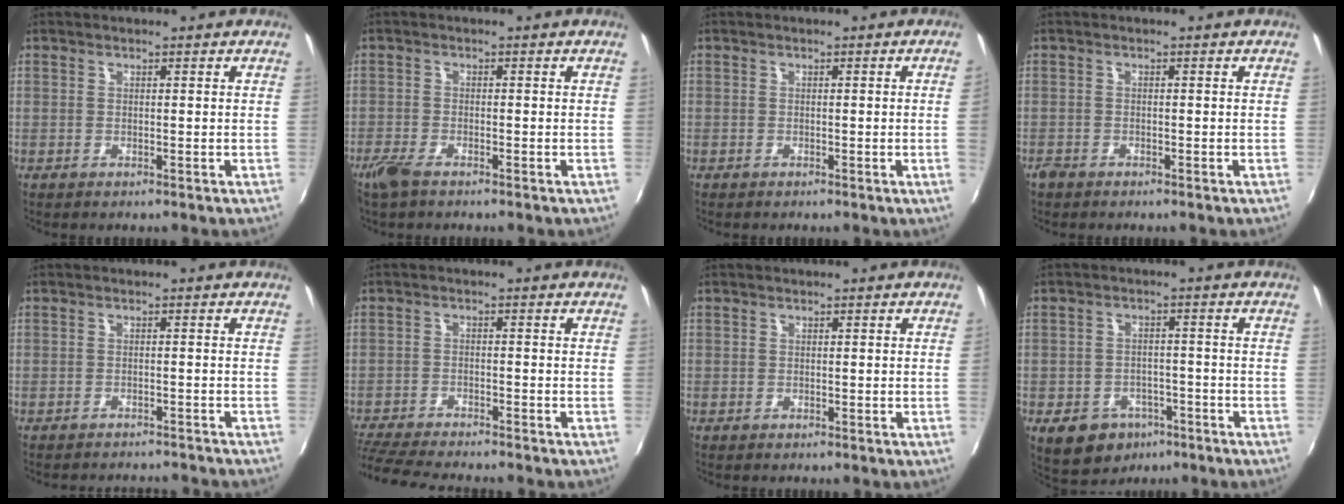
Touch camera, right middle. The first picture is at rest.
{"total": 3.6, "force": [-2.7, 1.1, 2.1], "torque": [-0.057, -0.008, -0.055]}
{"total": 1.4, "force": [0.0, -0.9, 1.1], "torque": [-0.010, -0.011, 0.003]}
{"total": 1.4, "force": [-1.2, 0.8, 0.3], "torque": [-0.008, -0.003, -0.024]}
{"total": 7.8, "force": [-7.2, 1.4, 2.5], "torque": [-0.060, -0.010, -0.097]}
{"total": 10.0, "force": [-9.2, 0.8, 3.9], "torque": [-0.107, -0.022, -0.161]}
{"total": 0.5, "force": [0.1, -0.3, 0.4], "torque": [-0.001, -0.001, 0.000]}
{"total": 10.1, "force": [-5.7, 7.3, 4.1], "torque": [-0.098, 0.006, -0.069]}